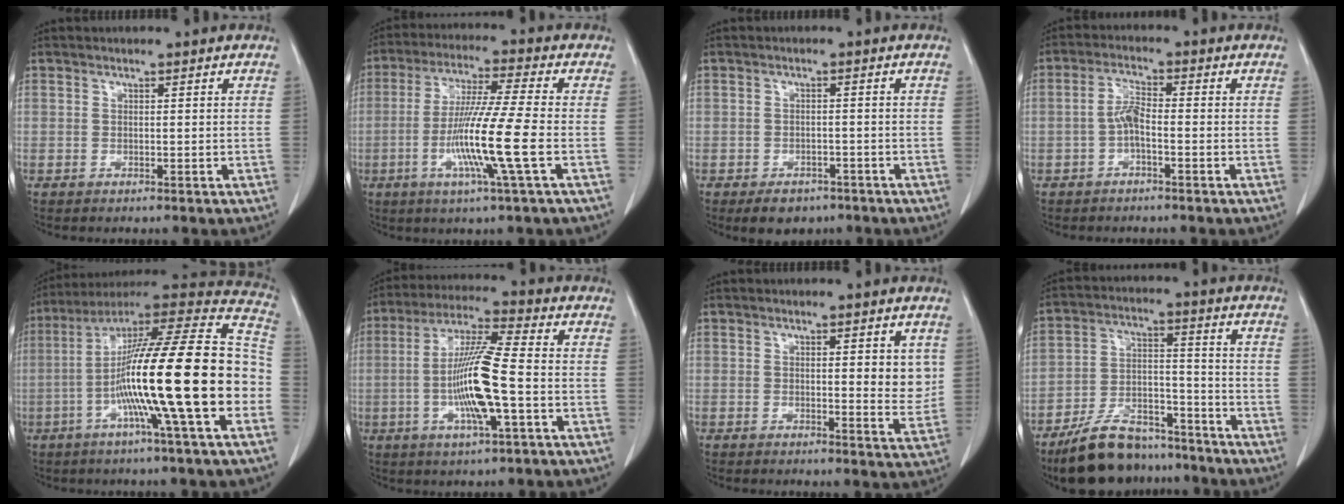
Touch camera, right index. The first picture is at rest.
{"total": 12.2, "force": [-3.1, -1.4, 11.7], "torque": [-0.229, -0.017, -0.065]}
{"total": 4.7, "force": [-3.4, 2.8, 1.7], "torque": [-0.019, 0.003, -0.042]}
{"total": 3.7, "force": [-1.0, 0.9, 3.4], "torque": [-0.071, 0.008, -0.023]}
{"total": 26.1, "force": [-5.7, 0.6, 25.5], "torque": [-0.394, -0.006, -0.116]}
{"total": 12.5, "force": [-2.4, 0.6, 12.2], "torque": [-0.237, -0.005, -0.050]}
{"total": 4.7, "force": [1.3, 1.3, 4.4], "torque": [-0.052, -0.011, 0.014]}
{"total": 13.0, "force": [-10.8, 5.0, 5.3], "torque": [-0.098, 0.014, -0.183]}